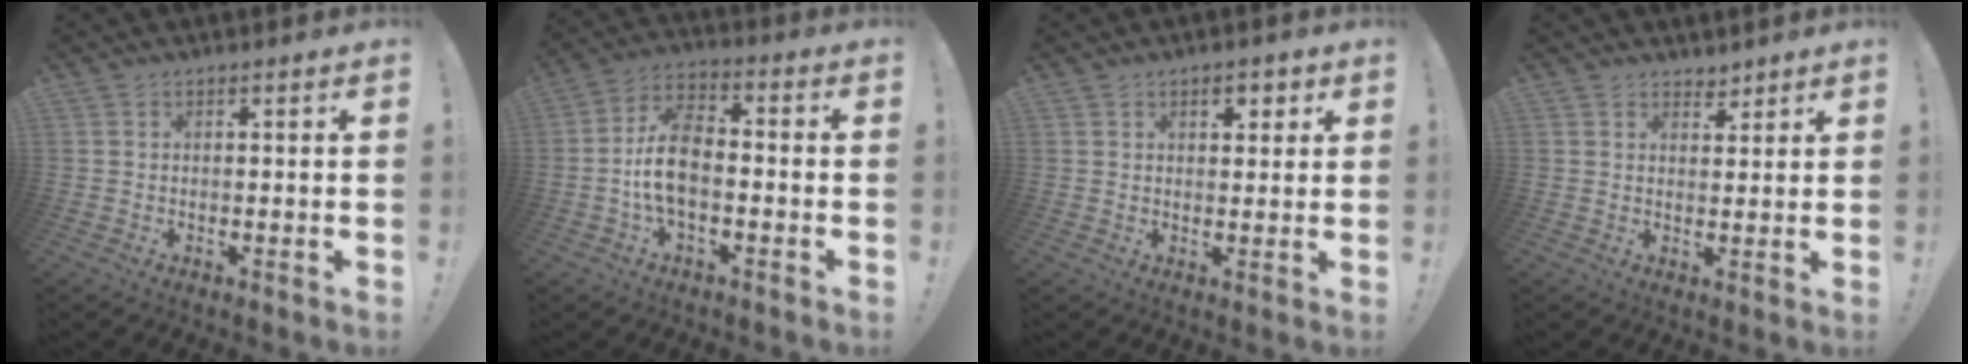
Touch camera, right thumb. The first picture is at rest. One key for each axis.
{"total": 11.1, "fx": -2.5, "fy": 6.2, "fz": 8.9, "tx": -0.176, "ty": 0.012, "tz": -0.045}
{"total": 3.3, "fx": 1.7, "fy": 2.1, "fz": 2.0, "tx": -0.017, "ty": -0.004, "tz": 0.023}
{"total": 3.0, "fx": 2.5, "fy": 1.5, "fz": 0.4, "tx": 0.013, "ty": -0.021, "tz": 0.043}